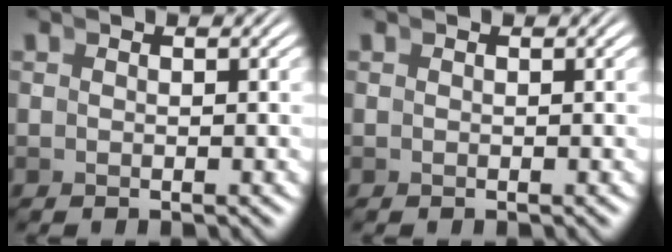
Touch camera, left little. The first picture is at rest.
{"total": 0.0}